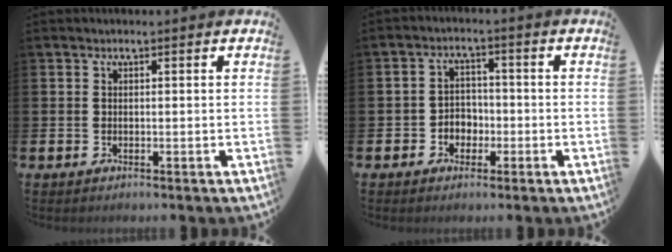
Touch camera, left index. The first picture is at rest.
{"total": 3.0, "force": [-1.4, 2.5, 0.9], "torque": [-0.022, 0.005, -0.034]}